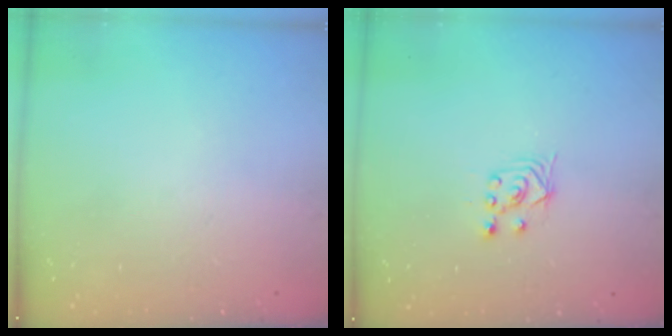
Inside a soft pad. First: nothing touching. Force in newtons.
{"total": 2.5, "press": 2.2, "slide": 1.2}